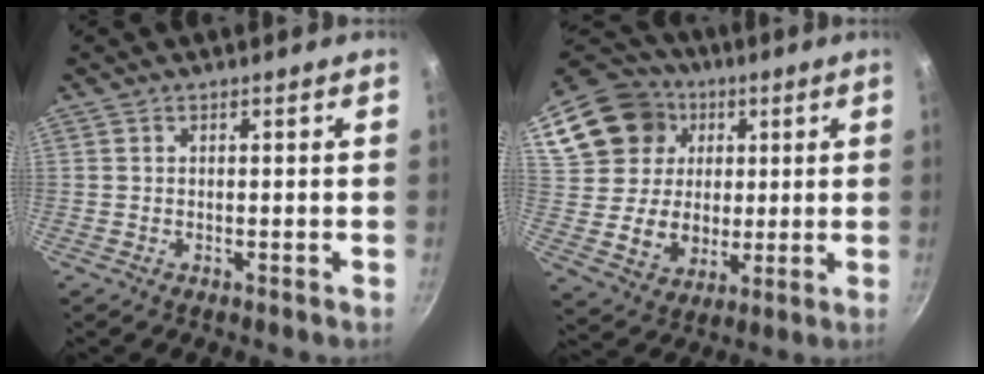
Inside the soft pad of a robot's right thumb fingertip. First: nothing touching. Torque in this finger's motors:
{"motor_torque": [-0.46, 2.34, 0.39, -0.33, 0.09]}